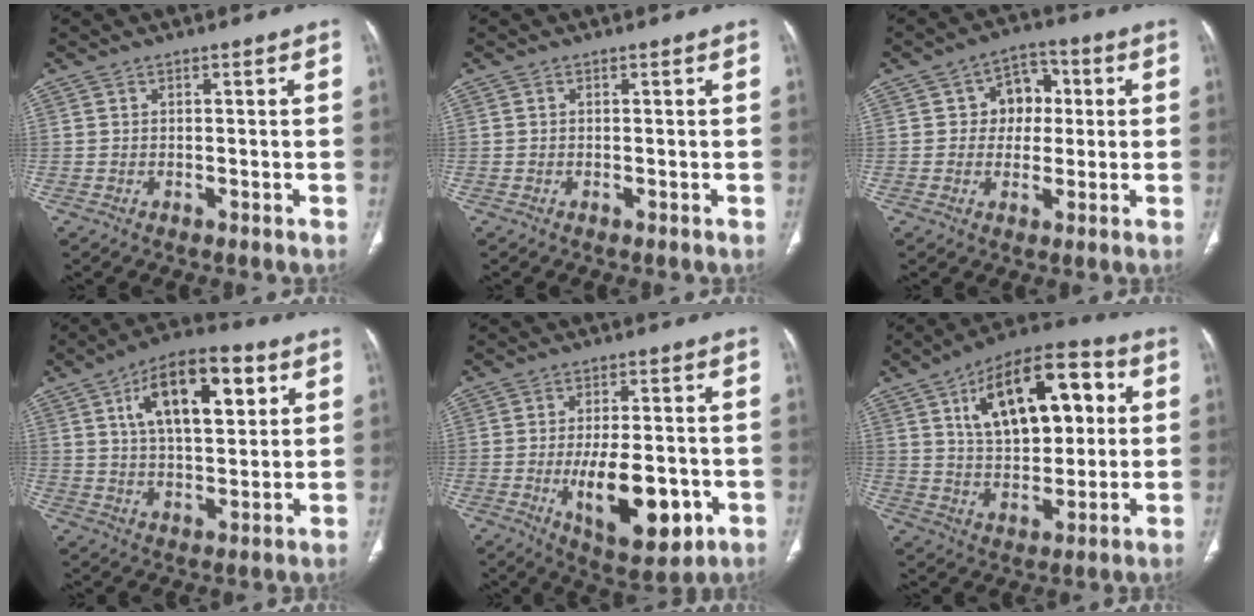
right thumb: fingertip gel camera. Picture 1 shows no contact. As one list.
[{"total": 0.0}, {"total": 8.1, "force": [1.1, 6.5, 4.6], "torque": [-0.020, 0.011, 0.011]}, {"total": 17.3, "force": [6.4, 7.9, 13.9], "torque": [-0.199, -0.004, 0.104]}, {"total": 15.0, "force": [-4.2, 6.7, 12.7], "torque": [-0.177, 0.004, -0.048]}, {"total": 21.3, "force": [6.1, 11.1, 17.1], "torque": [-0.229, 0.006, 0.096]}]